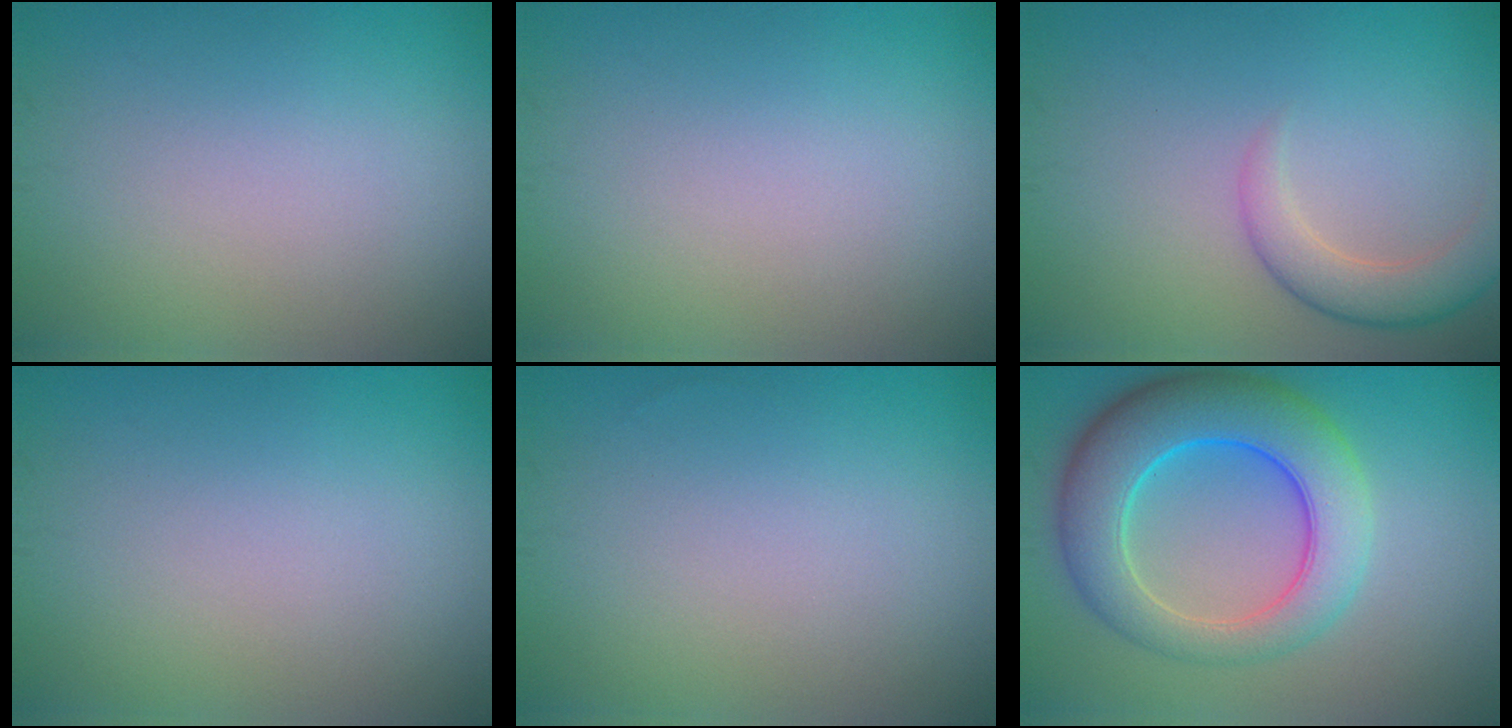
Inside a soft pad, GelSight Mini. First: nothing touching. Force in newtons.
{"total": 0.0}
{"total": 3.4, "press": 3.4, "slide": 0.2}
{"total": 0.0}
{"total": 0.0}
{"total": 8.8, "press": 8.8, "slide": 0.4}